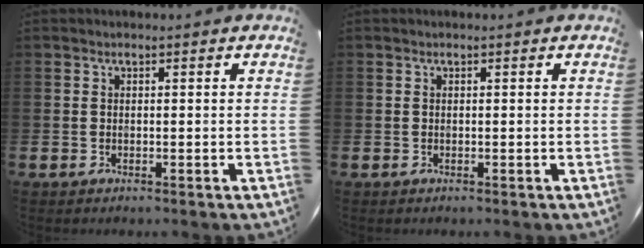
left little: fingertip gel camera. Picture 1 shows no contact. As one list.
[{"total": 0.0}]